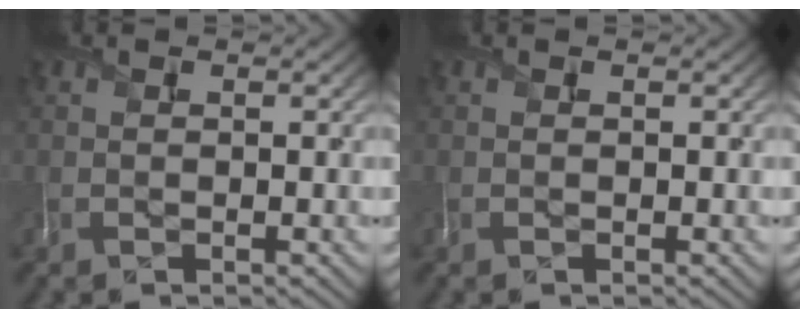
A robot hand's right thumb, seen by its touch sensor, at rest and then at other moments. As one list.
[{"total": 0.0}]